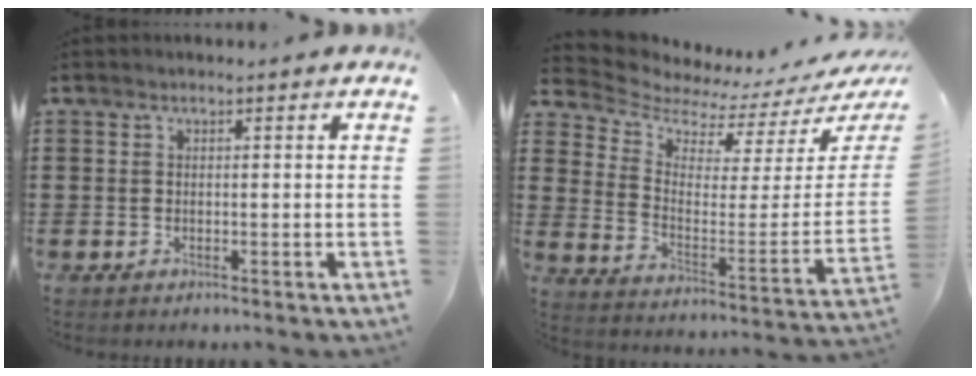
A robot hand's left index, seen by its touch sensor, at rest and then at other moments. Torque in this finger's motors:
{"motor_torque": [1.11, -1.03, -0.09, -0.06]}